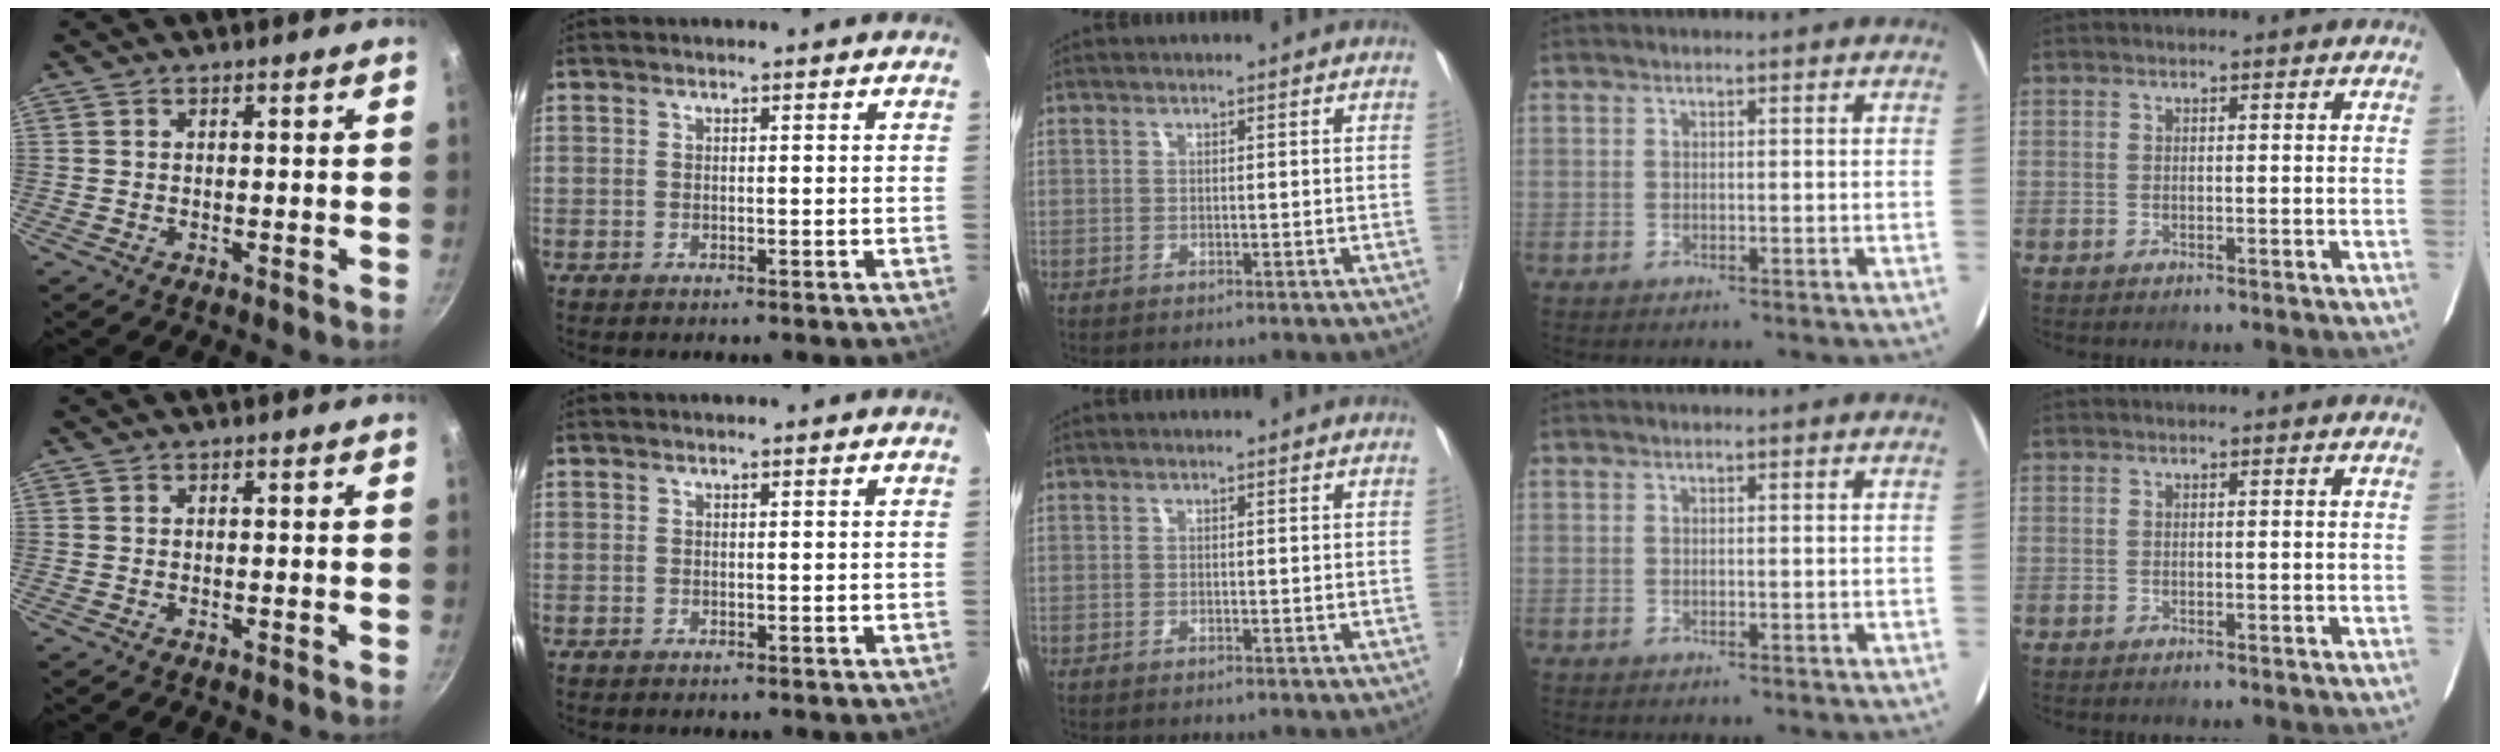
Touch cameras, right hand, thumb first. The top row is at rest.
{}